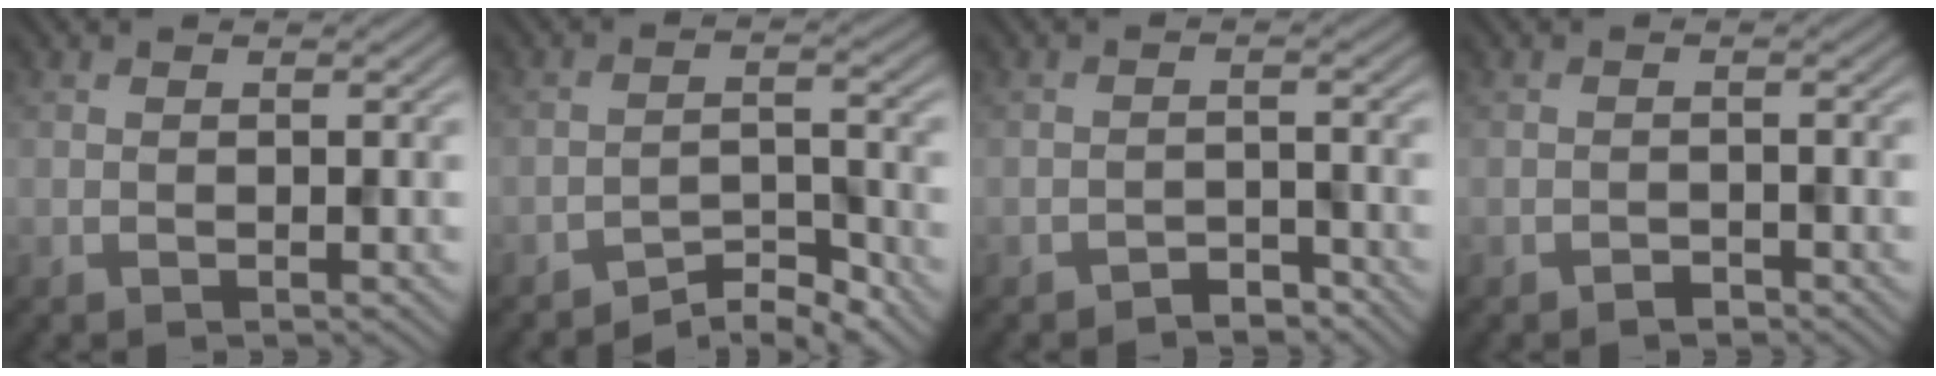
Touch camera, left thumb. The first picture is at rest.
{"total": 4.4, "force": [-4.0, 0.9, 1.7], "torque": [-0.025, 0.007, -0.072]}
{"total": 2.2, "force": [-2.0, 0.7, 0.6], "torque": [-0.006, 0.006, -0.039]}
{"total": 1.0, "force": [-0.9, 0.4, 0.3], "torque": [-0.004, 0.000, -0.018]}